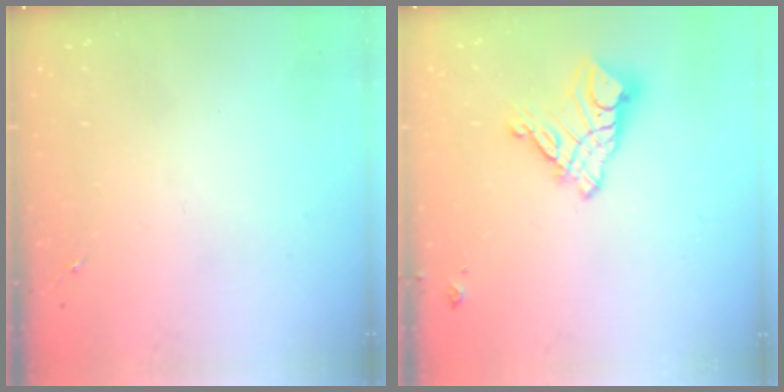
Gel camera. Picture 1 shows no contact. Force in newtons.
{"total": 12.6, "press": 12.5, "slide": 1.1}